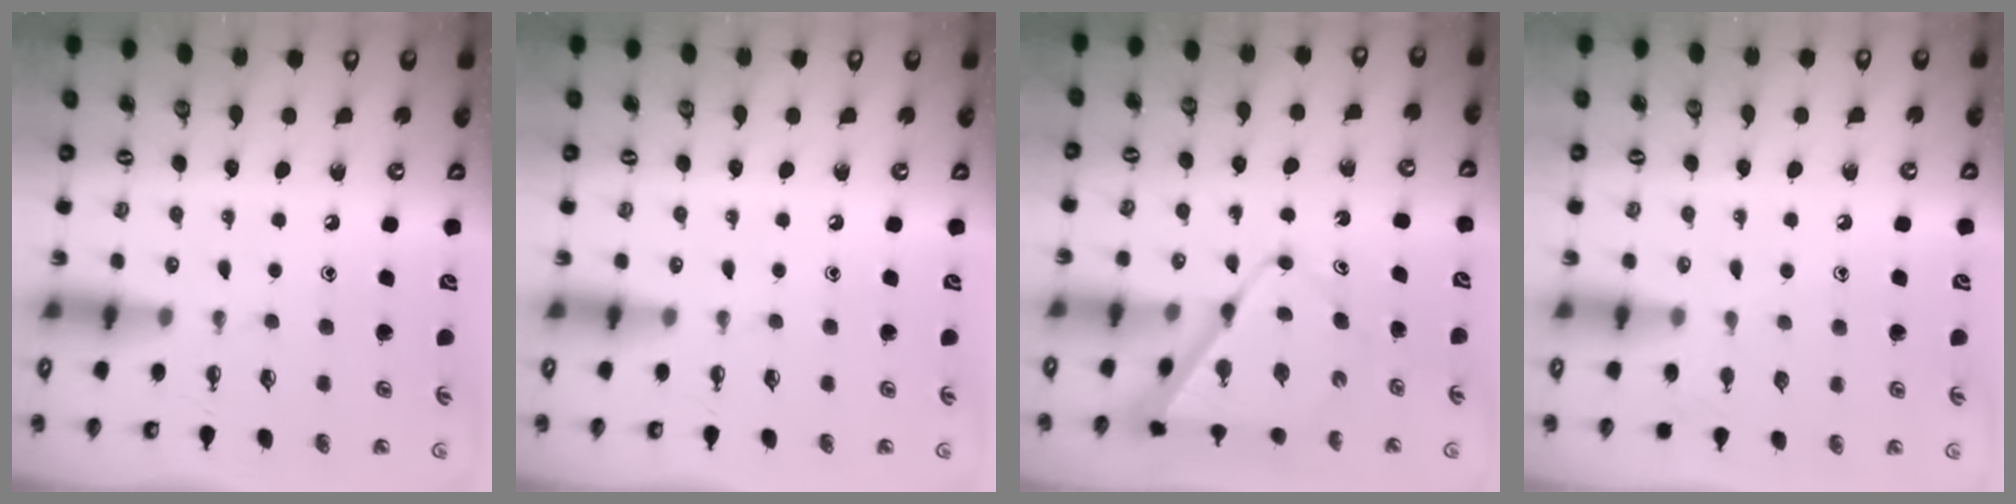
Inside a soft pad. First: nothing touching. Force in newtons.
{"total": 0.0}
{"total": 9.0, "press": 8.9, "slide": 0.8}
{"total": 6.2, "press": 6.2, "slide": 0.7}